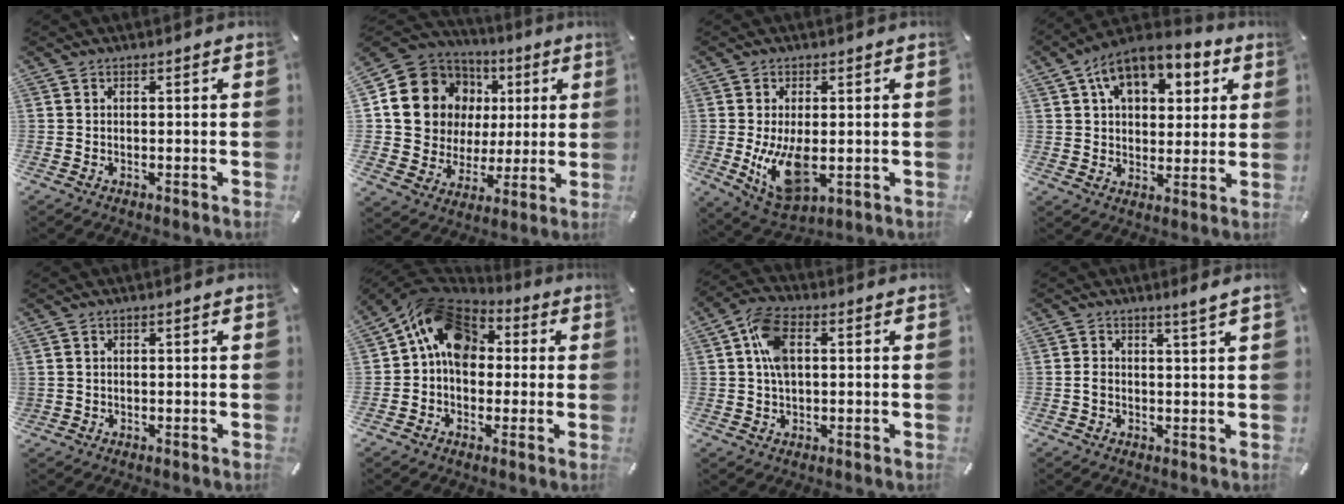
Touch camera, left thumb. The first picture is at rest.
{"total": 15.0, "force": [3.4, 14.0, 4.3], "torque": [-0.076, -0.024, 0.083]}
{"total": 11.2, "force": [-0.7, 6.1, 9.3], "torque": [-0.184, -0.022, -0.009]}
{"total": 11.1, "force": [6.2, 7.6, 5.4], "torque": [-0.093, -0.025, 0.113]}
{"total": 0.6, "force": [0.1, 0.6, 0.3], "torque": [-0.006, 0.002, 0.000]}
{"total": 13.8, "force": [2.5, 10.5, 8.6], "torque": [-0.144, 0.011, 0.046]}
{"total": 8.6, "force": [1.6, 5.1, 6.7], "torque": [-0.145, 0.005, 0.025]}
{"total": 2.2, "force": [0.9, 0.4, 1.9], "torque": [-0.039, -0.001, 0.015]}